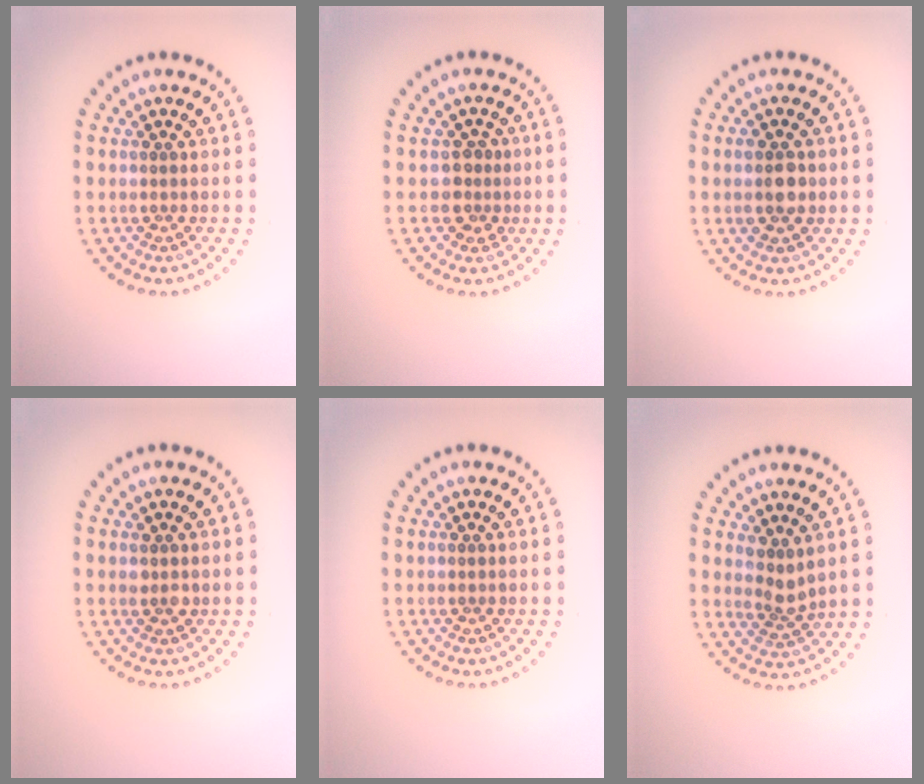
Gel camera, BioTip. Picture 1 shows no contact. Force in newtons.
{"total": 2.0, "press": 1.6, "slide": 1.2}
{"total": 2.5, "press": 2.5, "slide": 0.1}
{"total": 1.2, "press": 1.1, "slide": 0.5}
{"total": 0.0}
{"total": 1.9, "press": 1.4, "slide": 1.3}